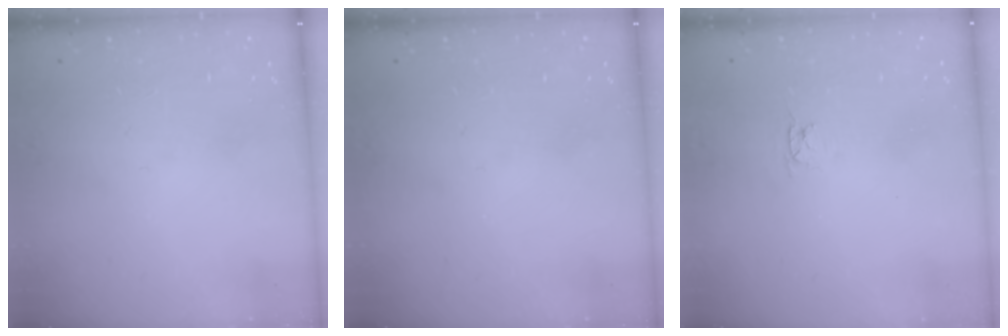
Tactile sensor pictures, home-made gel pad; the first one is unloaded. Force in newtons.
{"total": 0.0}
{"total": 2.8, "press": 2.8, "slide": 0.3}